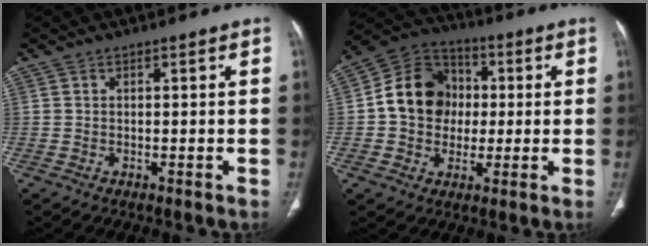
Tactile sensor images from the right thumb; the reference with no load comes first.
{"total": 13.8, "force": [0.5, 11.8, 7.1], "torque": [-0.089, 0.026, 0.000]}